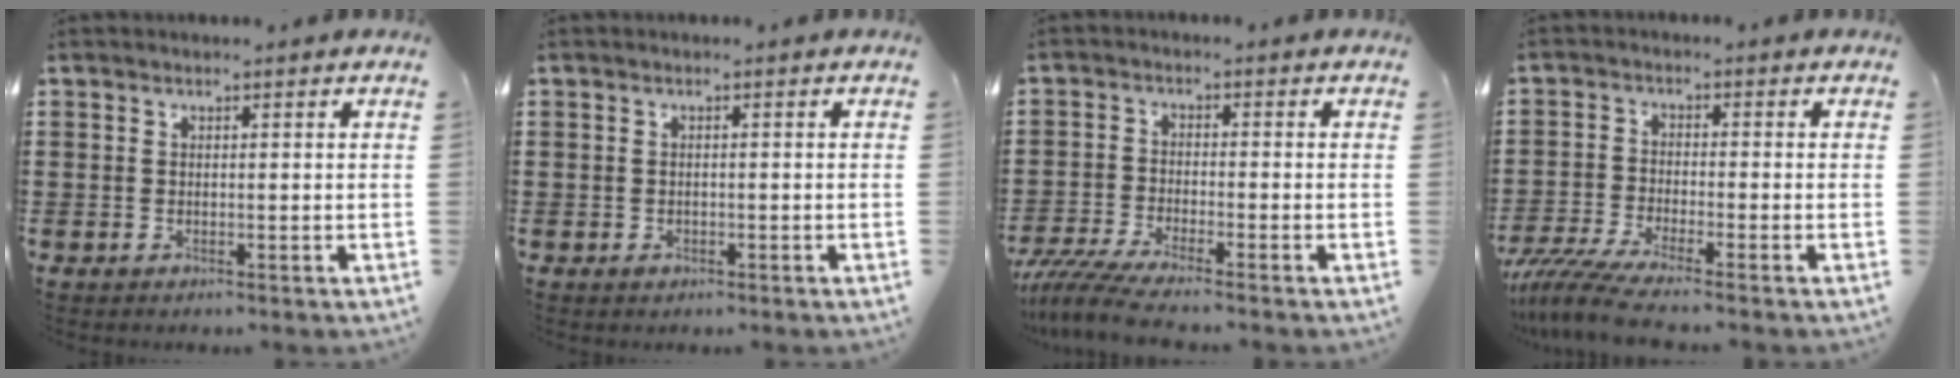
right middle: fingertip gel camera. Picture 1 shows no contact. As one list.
[{"total": 0.6, "force": [-0.3, 0.4, 0.3], "torque": [-0.006, -0.001, -0.007]}, {"total": 4.9, "force": [-4.4, -0.1, 2.1], "torque": [-0.064, -0.022, -0.092]}, {"total": 5.2, "force": [-4.4, -0.1, 2.6], "torque": [-0.079, -0.028, -0.094]}]